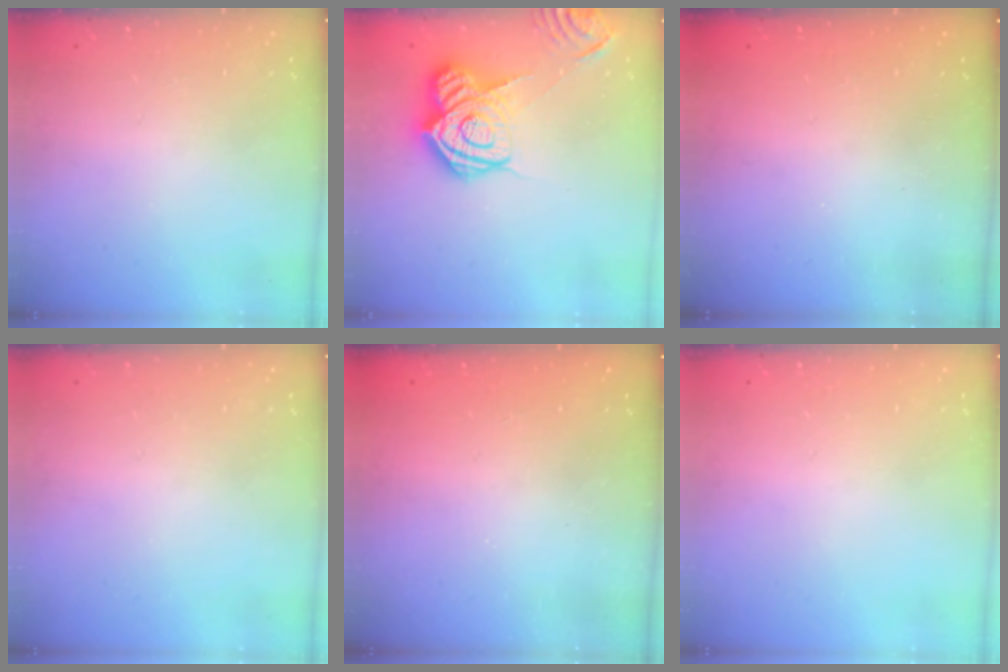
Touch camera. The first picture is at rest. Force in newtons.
{"total": 17.5, "press": 17.5, "slide": 1.3}
{"total": 2.4, "press": 2.2, "slide": 0.8}
{"total": 0.0}
{"total": 2.5, "press": 2.4, "slide": 0.8}
{"total": 0.0}